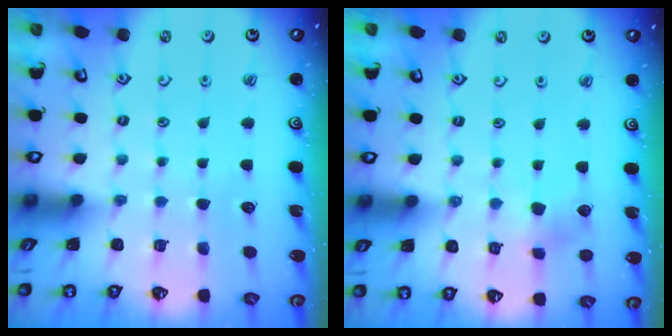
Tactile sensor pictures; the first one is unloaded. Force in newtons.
{"total": 6.1, "press": 6.1, "slide": 0.3}